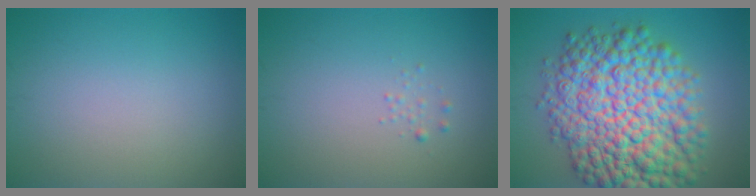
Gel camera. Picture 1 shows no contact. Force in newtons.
{"total": 0.6, "press": 0.6, "slide": 0.0}
{"total": 14.0, "press": 14.0, "slide": 0.2}